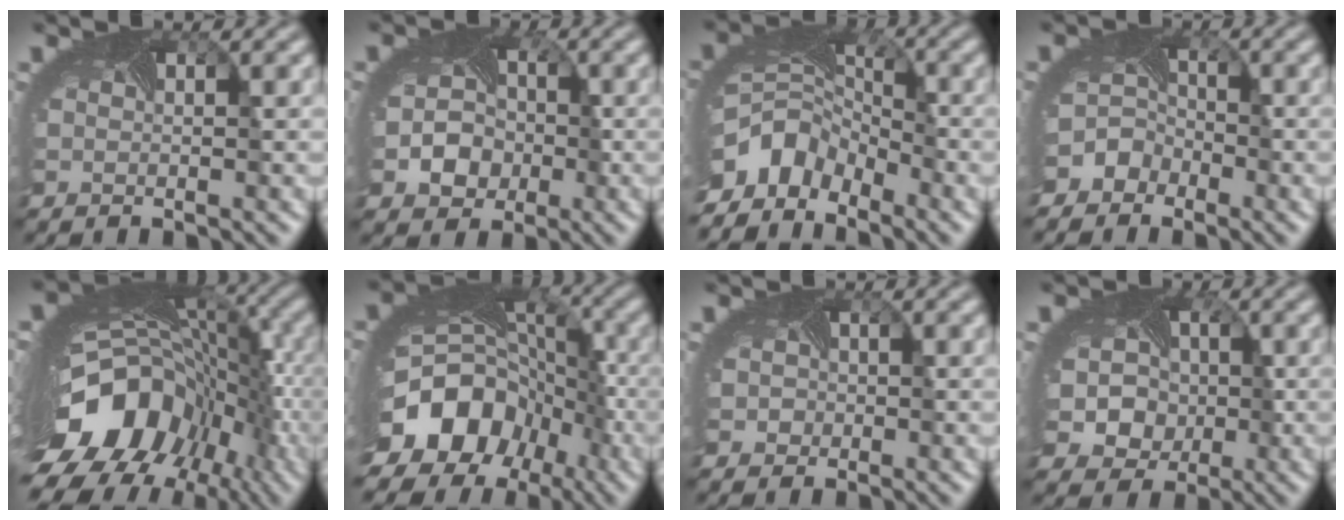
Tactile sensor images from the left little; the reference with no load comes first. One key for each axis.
{"total": 4.7, "fx": -1.2, "fy": 4.0, "fz": 2.2, "tx": -0.022, "ty": -0.005, "tz": -0.013}
{"total": 6.7, "fx": -4.6, "fy": 4.1, "fz": 2.6, "tx": -0.054, "ty": -0.014, "tz": -0.086}
{"total": 4.0, "fx": -2.6, "fy": 2.9, "fz": 0.5, "tx": 0.024, "ty": 0.004, "tz": -0.047}
{"total": 16.8, "fx": -5.8, "fy": 11.5, "fz": 10.8, "tx": -0.209, "ty": -0.039, "tz": -0.078}
{"total": 15.5, "fx": -7.0, "fy": 11.8, "fz": 7.3, "tx": -0.136, "ty": -0.028, "tz": -0.115}
{"total": 1.8, "fx": -0.1, "fy": 1.7, "fz": 0.6, "tx": 0.003, "ty": 0.005, "tz": -0.007}
{"total": 9.2, "fx": -1.2, "fy": 8.0, "fz": 4.5, "tx": -0.065, "ty": -0.005, "tz": -0.040}